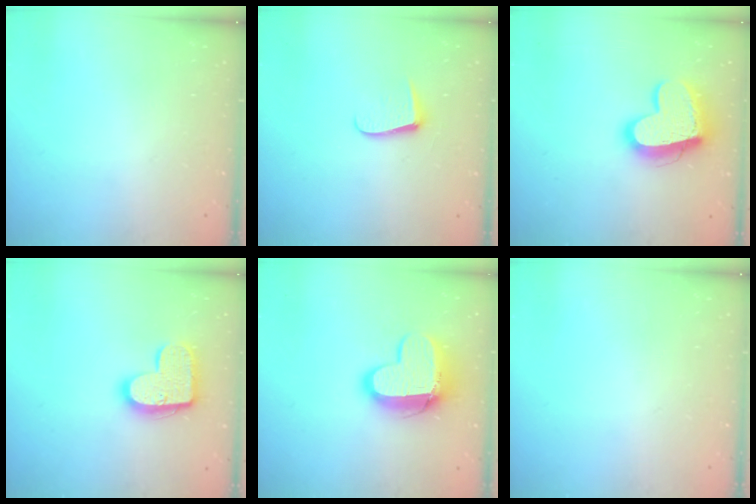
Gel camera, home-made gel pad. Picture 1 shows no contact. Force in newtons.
{"total": 6.0, "press": 6.0, "slide": 0.8}
{"total": 16.5, "press": 16.4, "slide": 1.5}
{"total": 14.4, "press": 14.4, "slide": 0.7}
{"total": 12.9, "press": 12.9, "slide": 1.1}
{"total": 0.0}